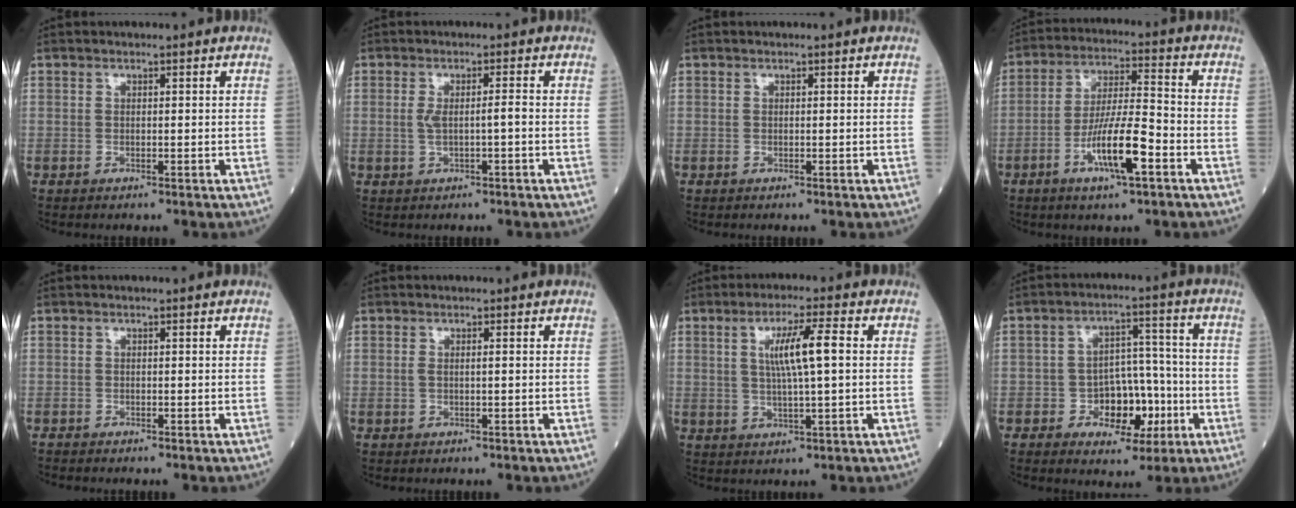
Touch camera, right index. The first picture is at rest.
{"total": 2.9, "force": [-0.3, 0.4, 2.9], "torque": [-0.057, 0.003, -0.004]}
{"total": 0.0}
{"total": 10.4, "force": [-4.4, 1.3, 9.4], "torque": [-0.174, -0.004, -0.080]}
{"total": 0.9, "force": [-0.9, 0.1, 0.1], "torque": [-0.007, -0.002, -0.018]}
{"total": 1.0, "force": [0.1, 0.2, 1.0], "torque": [-0.025, 0.001, 0.001]}
{"total": 7.0, "force": [1.3, 0.2, 6.9], "torque": [-0.124, 0.005, 0.024]}
{"total": 8.7, "force": [-2.9, 5.1, 6.4], "torque": [-0.091, 0.021, -0.040]}